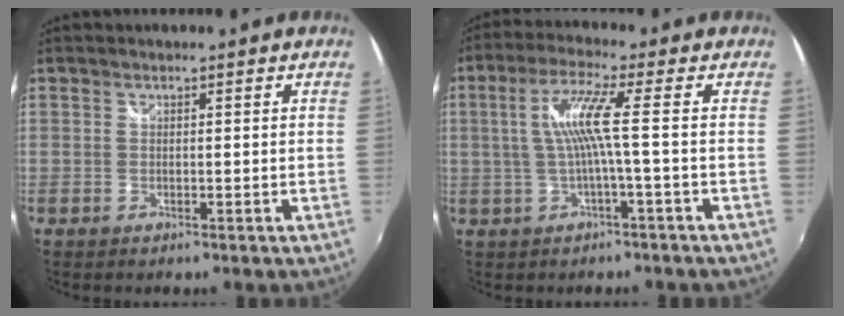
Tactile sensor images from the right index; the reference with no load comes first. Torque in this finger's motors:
{"motor_torque": [0.89, -0.14, 0.53, 0.17]}